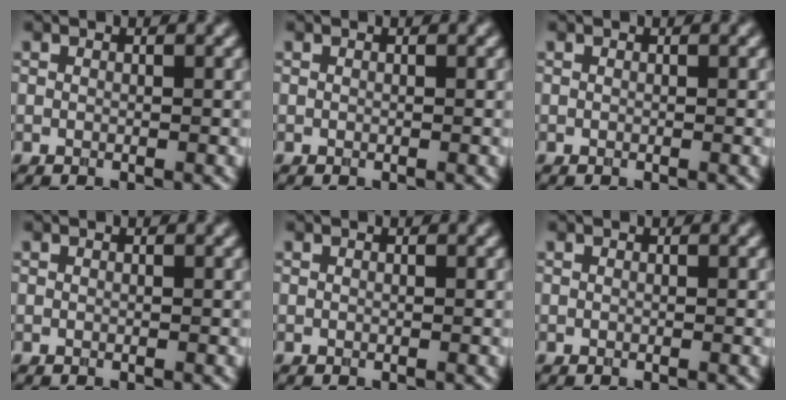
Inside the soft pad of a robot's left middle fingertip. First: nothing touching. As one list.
[{"total": 0.0}, {"total": 0.0}, {"total": 0.0}, {"total": 0.0}, {"total": 0.0}]